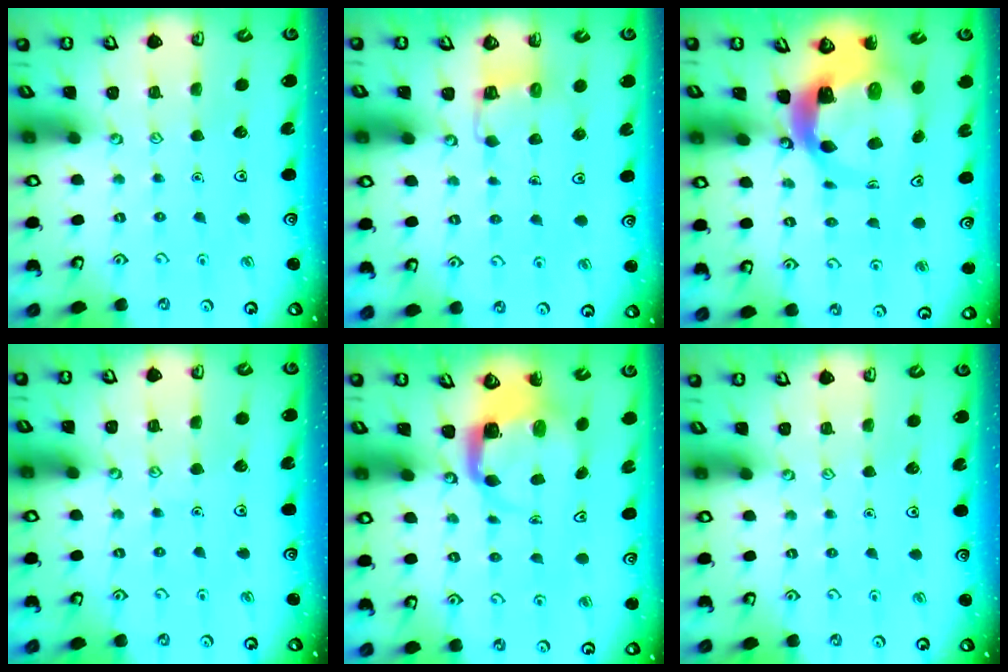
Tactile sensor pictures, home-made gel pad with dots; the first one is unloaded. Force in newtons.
{"total": 3.3, "press": 3.3, "slide": 0.3}
{"total": 8.7, "press": 8.5, "slide": 1.4}
{"total": 3.1, "press": 3.1, "slide": 0.3}
{"total": 4.1, "press": 4.0, "slide": 0.4}
{"total": 0.0}